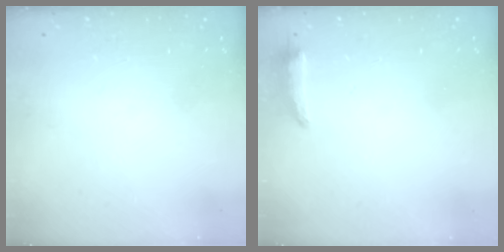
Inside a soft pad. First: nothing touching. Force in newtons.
{"total": 5.8, "press": 5.8, "slide": 1.0}